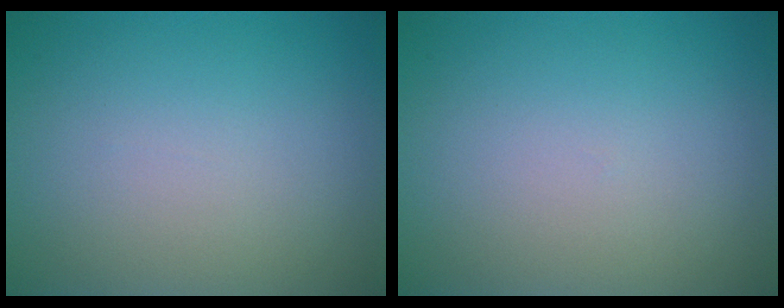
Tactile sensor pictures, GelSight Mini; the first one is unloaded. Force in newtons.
{"total": 0.0}